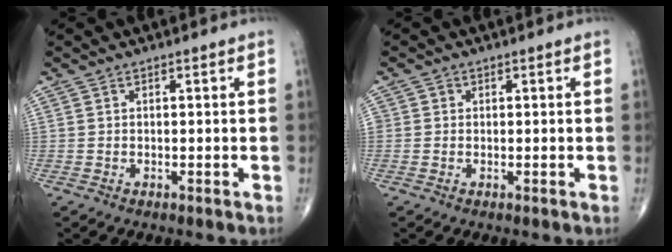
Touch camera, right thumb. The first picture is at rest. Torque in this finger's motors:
{"motor_torque": [0.04, 0.23, 0.27, 0.18, -0.02]}